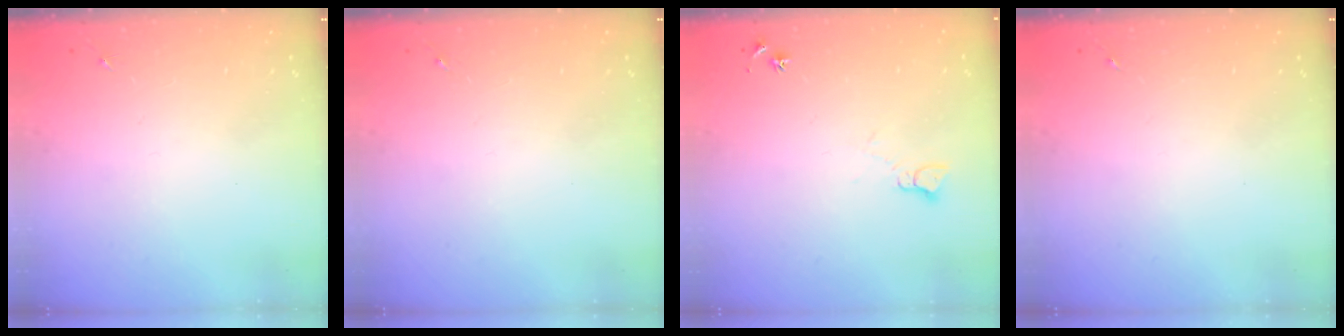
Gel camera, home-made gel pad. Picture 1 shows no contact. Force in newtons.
{"total": 0.0}
{"total": 5.4, "press": 5.3, "slide": 0.7}
{"total": 0.0}